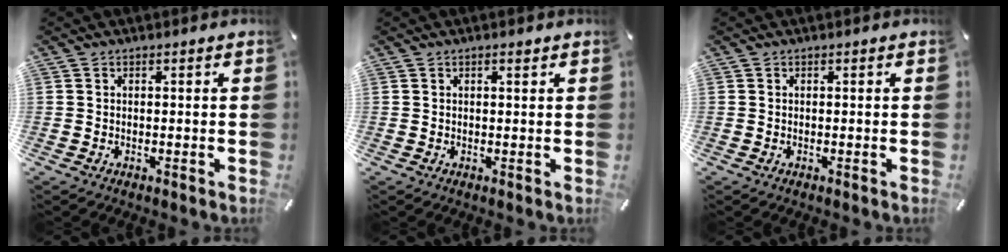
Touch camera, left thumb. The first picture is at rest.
{"total": 0.8, "force": [0.5, 0.1, 0.6], "torque": [-0.011, 0.000, 0.008]}
{"total": 0.0}